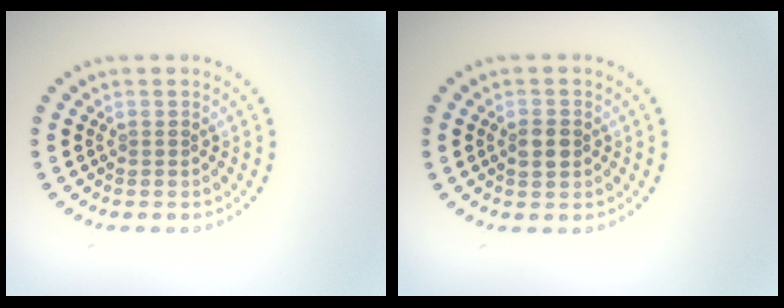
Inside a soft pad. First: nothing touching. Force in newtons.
{"total": 1.7, "press": 1.7, "slide": 0.1}